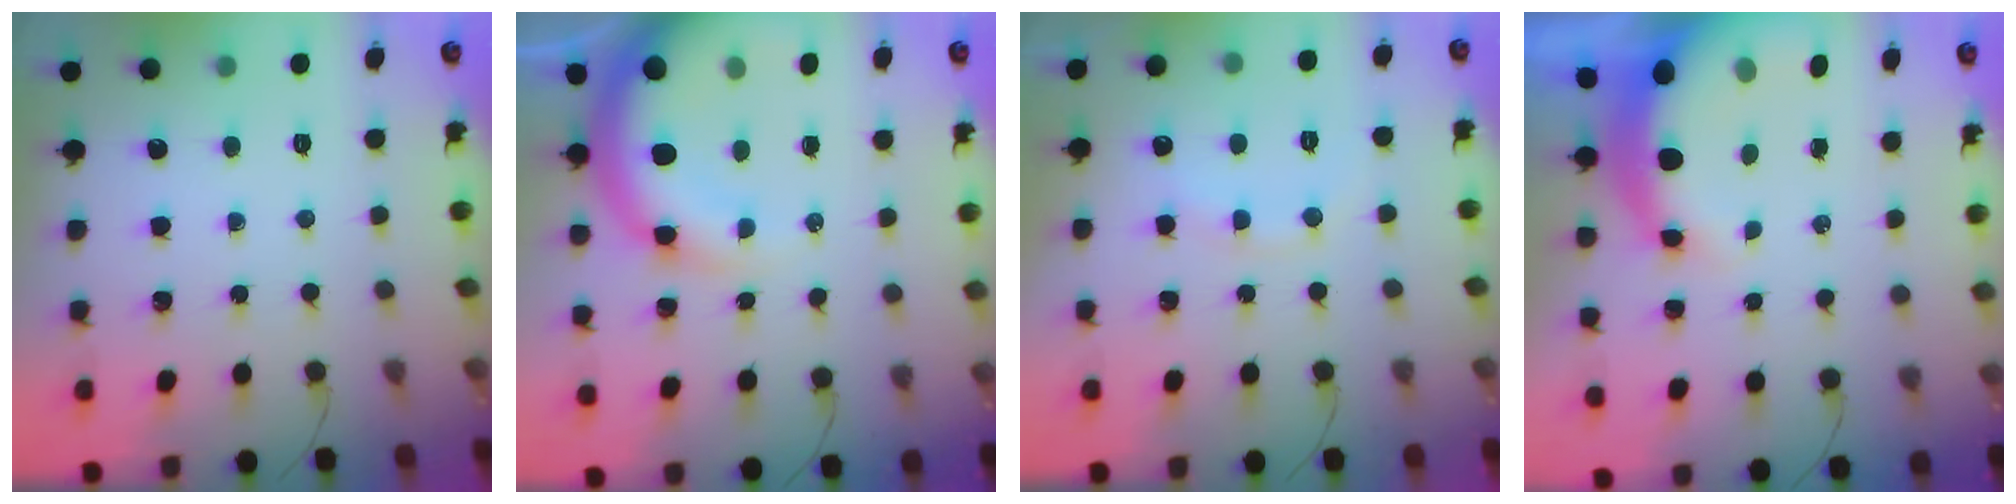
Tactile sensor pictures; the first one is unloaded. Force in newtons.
{"total": 13.4, "press": 13.1, "slide": 2.6}
{"total": 9.2, "press": 9.1, "slide": 1.2}
{"total": 10.6, "press": 10.4, "slide": 2.3}